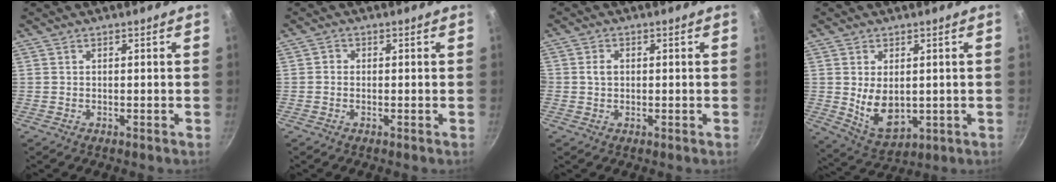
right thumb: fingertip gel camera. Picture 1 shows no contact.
{"total": 1.1, "force": [-0.2, 1.0, 0.3], "torque": [-0.002, 0.004, -0.007]}
{"total": 2.3, "force": [0.2, 1.9, 1.3], "torque": [-0.014, 0.005, 0.001]}
{"total": 8.3, "force": [0.4, 5.3, 6.3], "torque": [-0.095, -0.022, 0.030]}